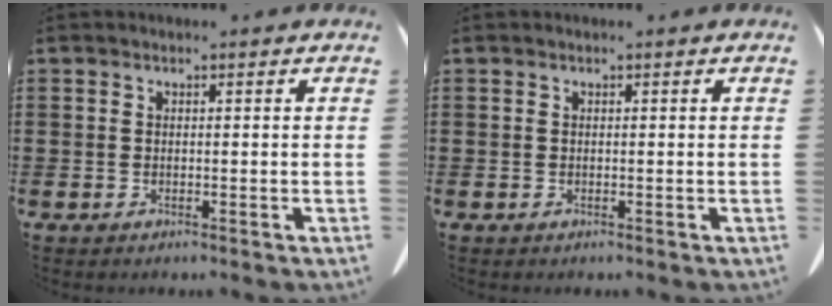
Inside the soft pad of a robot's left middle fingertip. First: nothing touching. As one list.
[{"total": 0.0}]